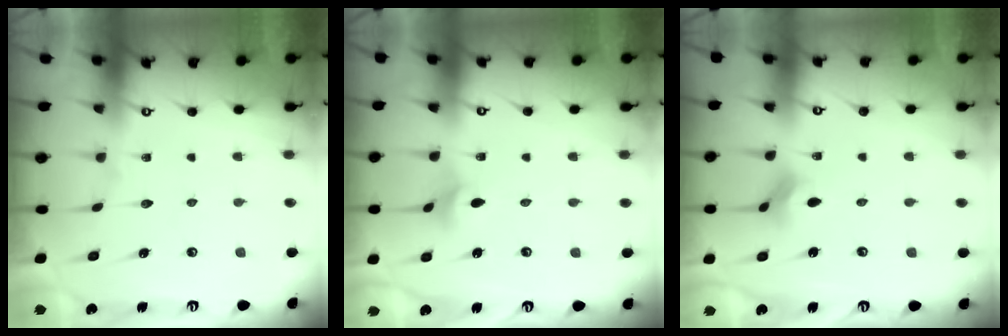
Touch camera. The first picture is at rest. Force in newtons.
{"total": 3.0, "press": 2.9, "slide": 0.5}
{"total": 2.6, "press": 2.6, "slide": 0.5}